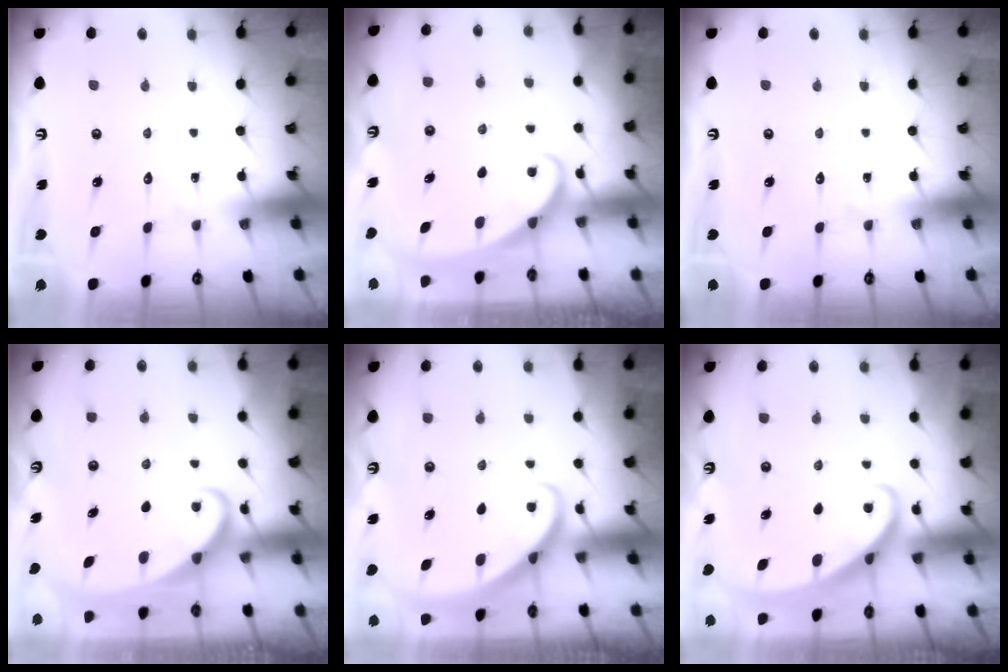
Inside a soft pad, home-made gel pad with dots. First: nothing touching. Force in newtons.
{"total": 2.2, "press": 2.2, "slide": 0.4}
{"total": 0.0}
{"total": 3.1, "press": 3.0, "slide": 0.4}
{"total": 2.9, "press": 2.9, "slide": 0.2}
{"total": 2.2, "press": 2.2, "slide": 0.2}